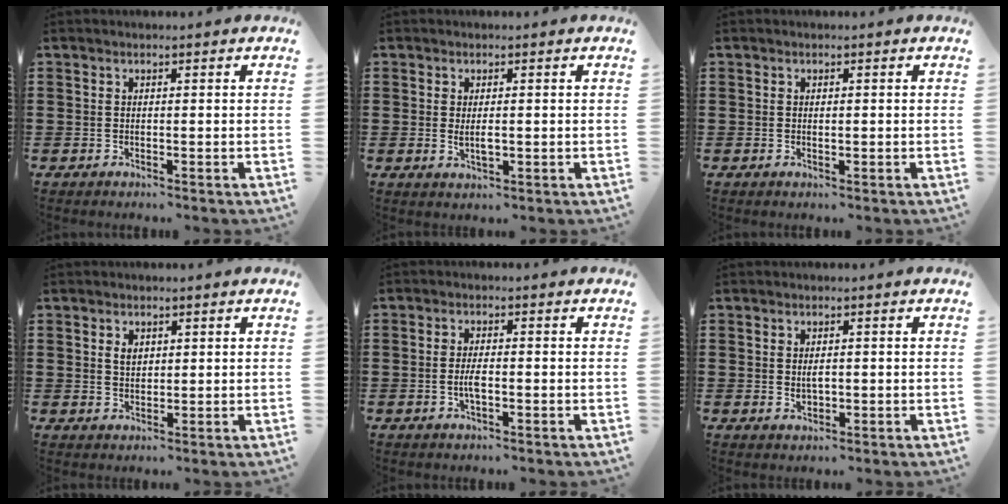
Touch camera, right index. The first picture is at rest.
{"total": 2.5, "force": [0.0, 0.8, 2.3], "torque": [-0.036, -0.004, -0.002]}
{"total": 0.8, "force": [0.0, 0.3, 0.7], "torque": [-0.014, 0.000, -0.001]}
{"total": 1.9, "force": [0.8, 1.3, 1.2], "torque": [-0.026, 0.006, 0.014]}
{"total": 3.1, "force": [-0.7, 1.1, 2.8], "torque": [-0.060, -0.001, -0.015]}
{"total": 1.9, "force": [0.1, 1.0, 1.7], "torque": [-0.033, 0.006, 0.001]}